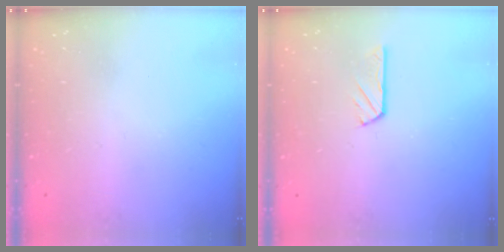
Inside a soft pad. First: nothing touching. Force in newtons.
{"total": 3.4, "press": 3.4, "slide": 0.4}